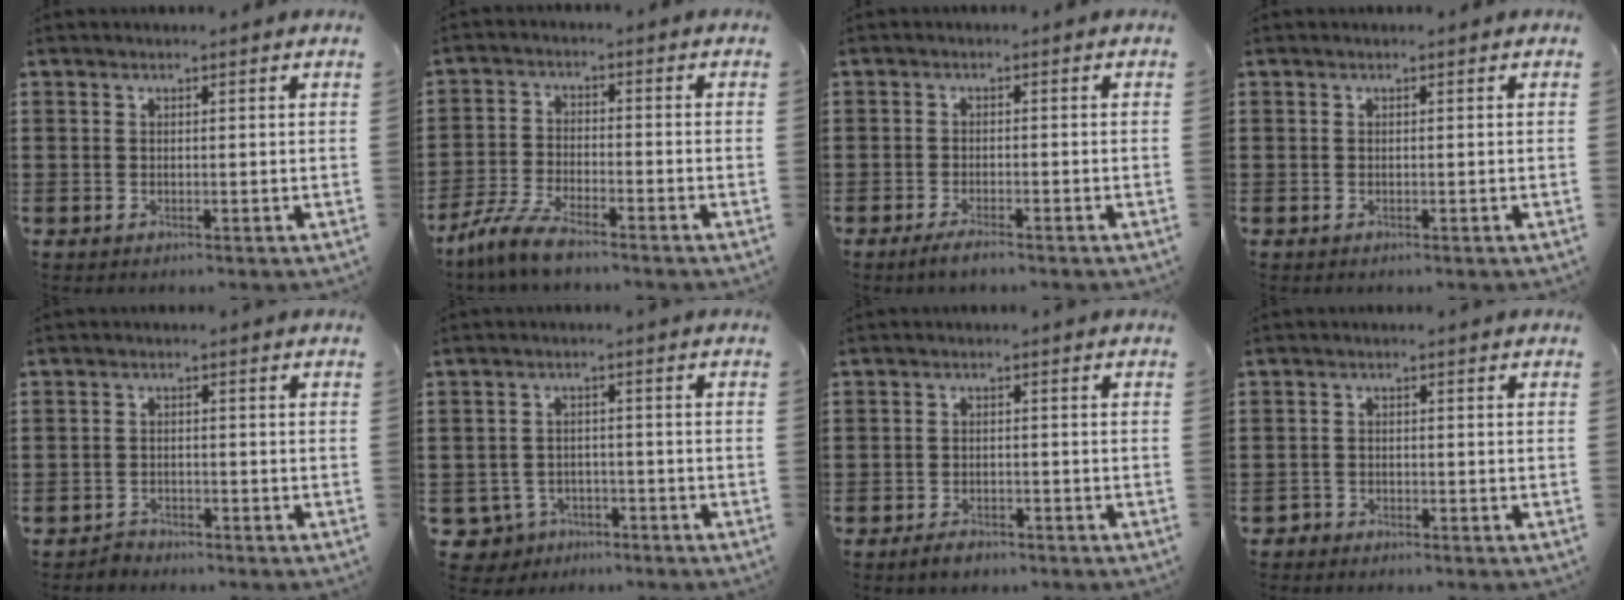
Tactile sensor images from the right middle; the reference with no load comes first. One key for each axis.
{"total": 5.8, "fx": -5.1, "fy": 0.6, "fz": 2.8, "tx": -0.073, "ty": -0.008, "tz": -0.101}
{"total": 2.1, "fx": -1.7, "fy": 0.2, "fz": 1.2, "tx": -0.028, "ty": -0.001, "tz": -0.032}
{"total": 0.0}
{"total": 1.9, "fx": -1.8, "fy": 0.5, "fz": -0.1, "tx": -0.004, "ty": 0.002, "tz": -0.039}
{"total": 3.5, "fx": -3.1, "fy": 1.6, "fz": 0.5, "tx": -0.040, "ty": -0.004, "tz": -0.070}
{"total": 2.1, "fx": -1.9, "fy": 0.7, "fz": 0.7, "tx": -0.015, "ty": 0.002, "tz": -0.037}
{"total": 1.9, "fx": -1.8, "fy": 0.5, "fz": -0.2, "tx": -0.003, "ty": -0.001, "tz": -0.041}